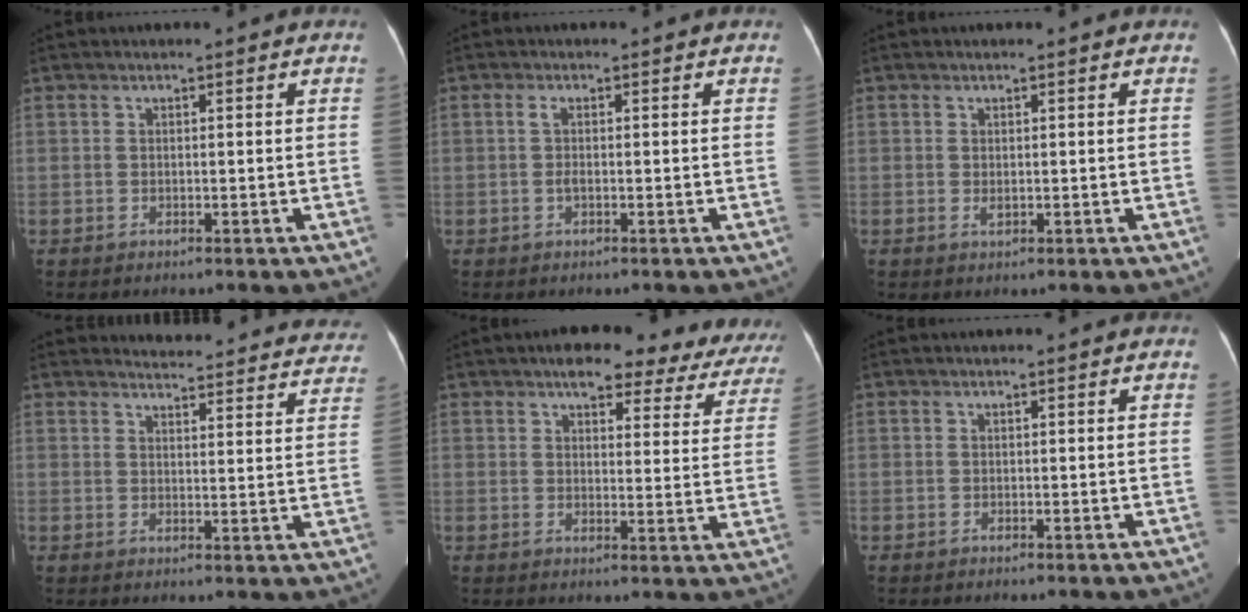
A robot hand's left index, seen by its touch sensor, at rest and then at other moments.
{"total": 1.3, "force": [-0.1, 0.3, 1.3], "torque": [-0.027, 0.001, 0.000]}
{"total": 0.8, "force": [0.0, 0.4, 0.6], "torque": [-0.014, -0.002, 0.005]}
{"total": 20.3, "force": [19.7, 3.9, 3.3], "torque": [-0.024, -0.059, 0.208]}
{"total": 17.6, "force": [15.1, 5.7, 7.1], "torque": [-0.062, 0.008, 0.154]}
{"total": 0.0}